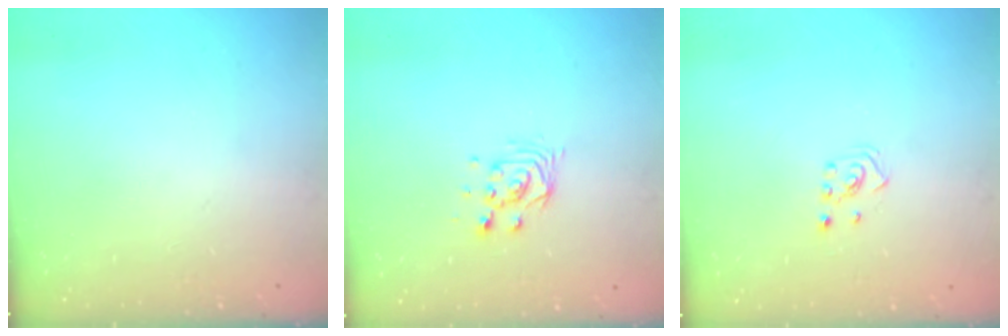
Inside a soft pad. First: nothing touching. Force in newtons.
{"total": 5.0, "press": 5.0, "slide": 0.1}
{"total": 2.1, "press": 1.9, "slide": 0.8}